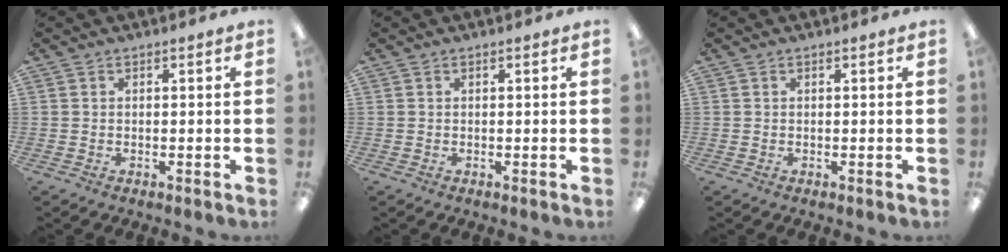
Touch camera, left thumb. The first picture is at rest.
{"total": 0.0}
{"total": 0.0}